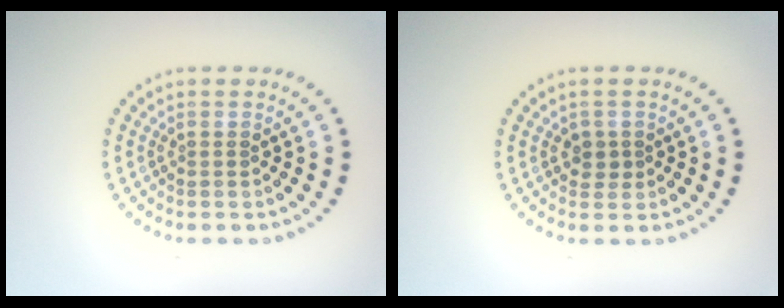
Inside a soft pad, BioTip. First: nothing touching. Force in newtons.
{"total": 1.4, "press": 1.2, "slide": 0.7}